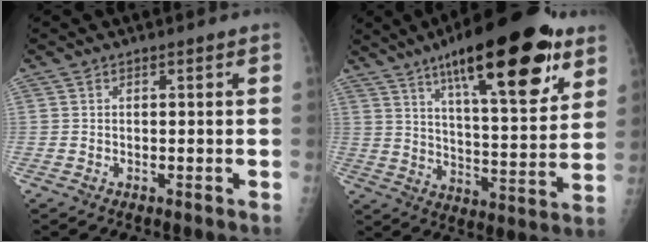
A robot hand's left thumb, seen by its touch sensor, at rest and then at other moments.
{"total": 25.6, "force": [14.5, 7.3, 19.8], "torque": [-0.274, -0.049, 0.224]}